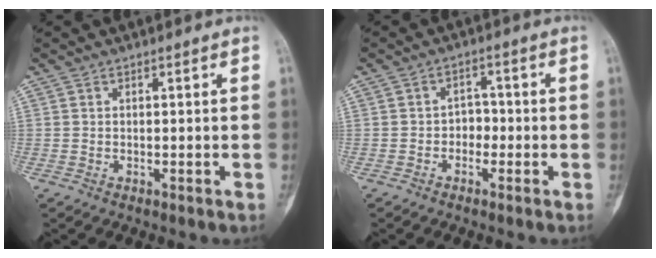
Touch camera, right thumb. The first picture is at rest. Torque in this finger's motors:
{"motor_torque": [-0.01, 0.01, 0.00, 0.00, -0.02]}